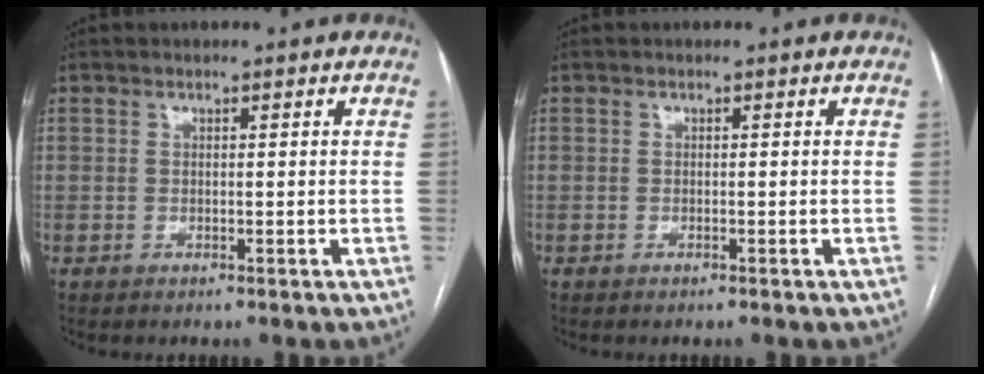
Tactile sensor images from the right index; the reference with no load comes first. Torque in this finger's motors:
{"motor_torque": [-0.01, 0.04, 0.03, 0.01]}